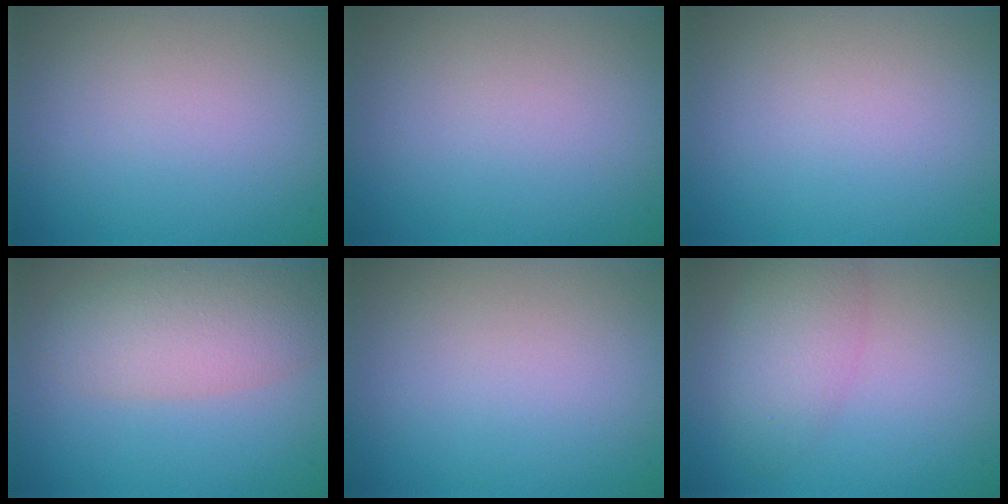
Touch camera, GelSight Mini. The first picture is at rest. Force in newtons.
{"total": 0.0}
{"total": 0.0}
{"total": 5.4, "press": 5.4, "slide": 0.3}
{"total": 0.0}
{"total": 3.7, "press": 3.7, "slide": 0.1}